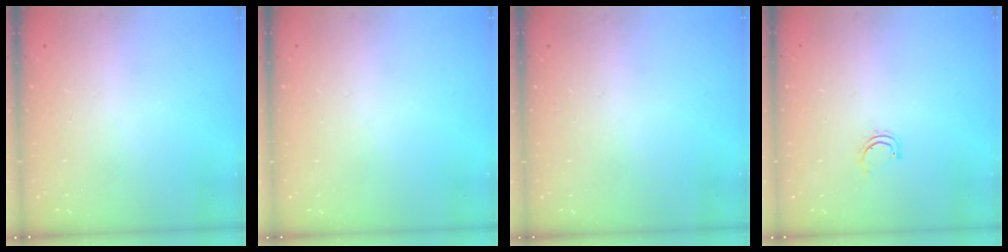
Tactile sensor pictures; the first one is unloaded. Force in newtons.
{"total": 0.0}
{"total": 0.0}
{"total": 3.8, "press": 3.5, "slide": 1.6}